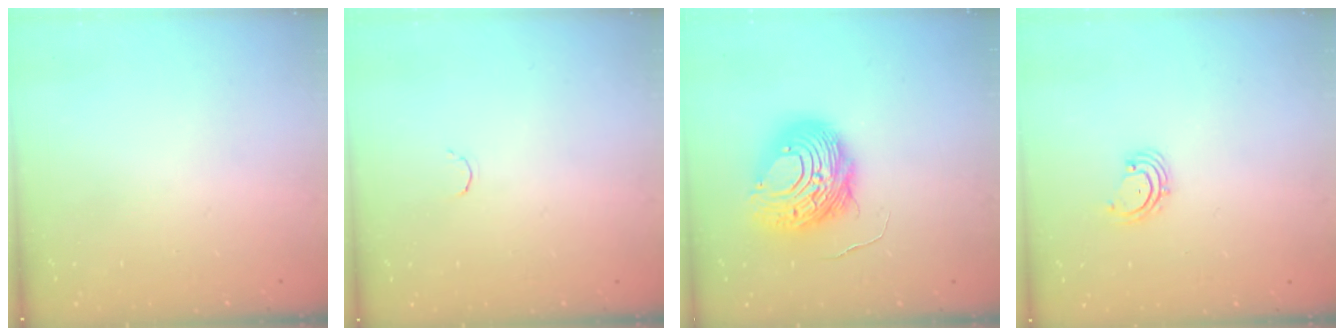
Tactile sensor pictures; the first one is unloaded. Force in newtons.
{"total": 1.8, "press": 1.7, "slide": 0.4}
{"total": 12.2, "press": 12.1, "slide": 1.3}
{"total": 2.0, "press": 2.0, "slide": 0.4}